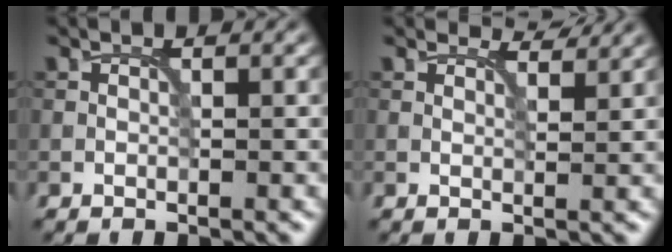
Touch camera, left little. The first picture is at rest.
{"total": 2.4, "force": [2.3, 0.3, 0.8], "torque": [-0.017, -0.004, 0.030]}